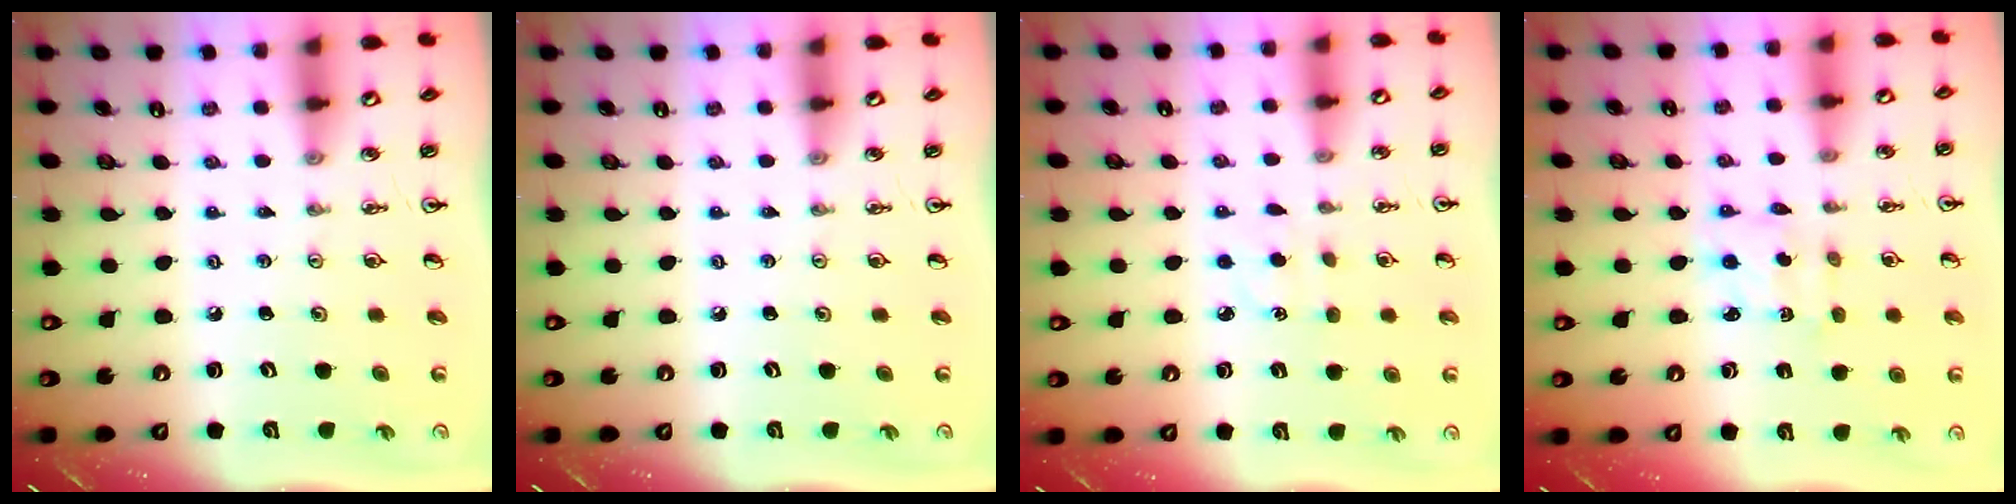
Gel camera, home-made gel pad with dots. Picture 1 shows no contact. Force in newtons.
{"total": 0.0}
{"total": 2.9, "press": 2.8, "slide": 0.5}
{"total": 2.0, "press": 1.9, "slide": 0.8}